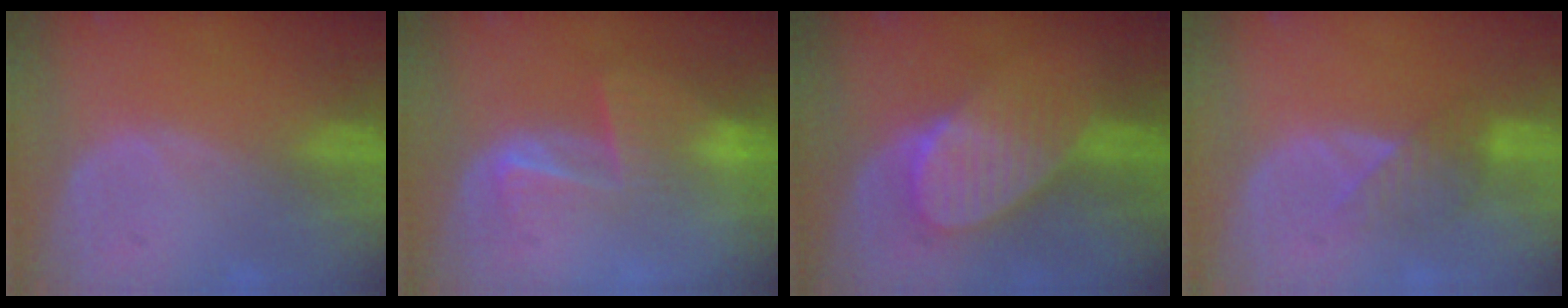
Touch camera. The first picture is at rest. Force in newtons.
{"total": 6.9, "press": 5.9, "slide": 3.6}
{"total": 7.8, "press": 7.4, "slide": 2.4}
{"total": 4.1, "press": 3.8, "slide": 1.4}